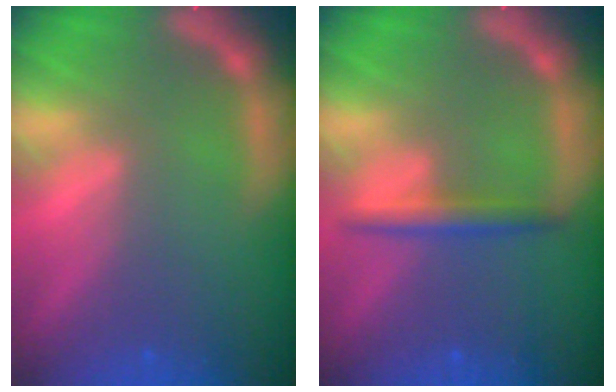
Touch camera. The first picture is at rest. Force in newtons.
{"total": 2.4}